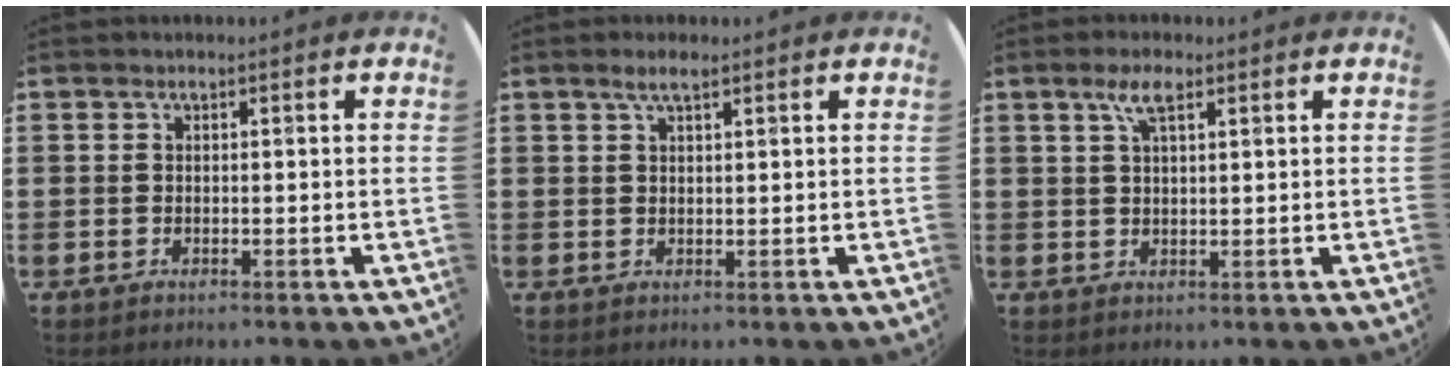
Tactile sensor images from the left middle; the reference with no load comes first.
{"total": 2.1, "force": [1.5, 0.4, 1.4], "torque": [-0.028, 0.005, 0.026]}
{"total": 3.7, "force": [2.2, 1.0, 2.9], "torque": [-0.062, 0.009, 0.036]}